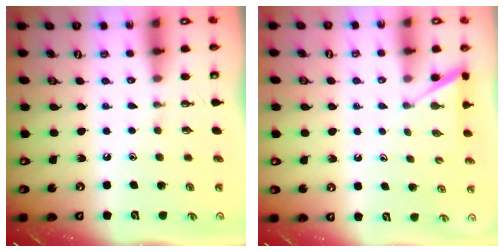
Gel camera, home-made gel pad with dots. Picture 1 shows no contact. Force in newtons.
{"total": 4.1, "press": 4.1, "slide": 0.2}